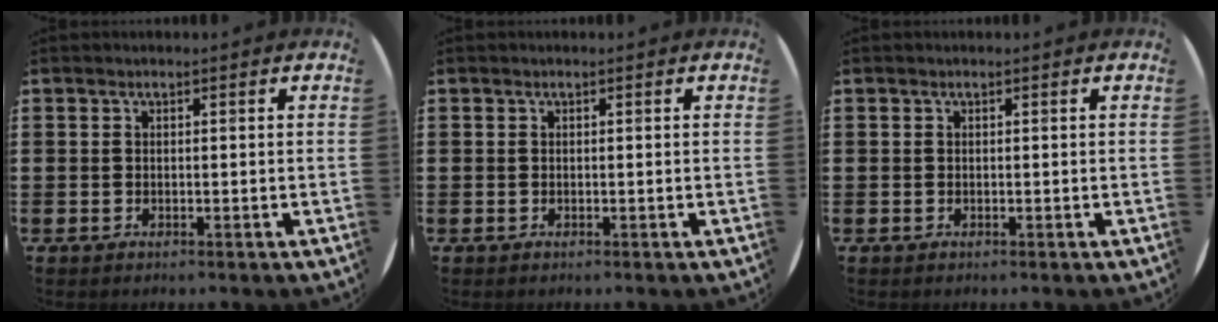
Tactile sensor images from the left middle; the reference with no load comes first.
{"total": 0.0}
{"total": 0.0}